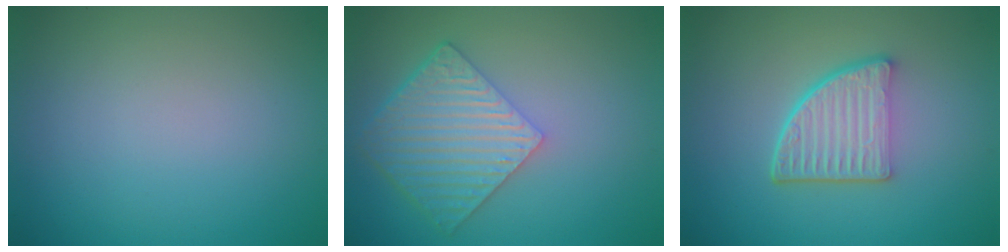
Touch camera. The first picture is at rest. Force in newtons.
{"total": 6.1, "press": 4.5, "slide": 4.1}
{"total": 5.3, "press": 3.8, "slide": 3.8}